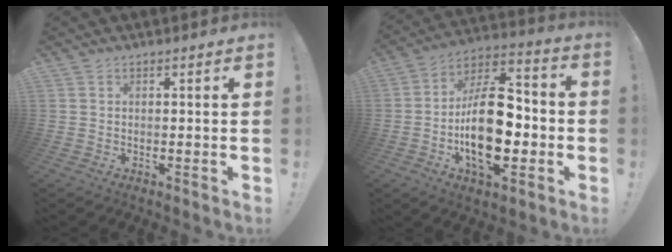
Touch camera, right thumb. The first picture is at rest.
{"total": 22.8, "force": [-4.5, 12.4, 18.6], "torque": [-0.333, 0.027, -0.070]}